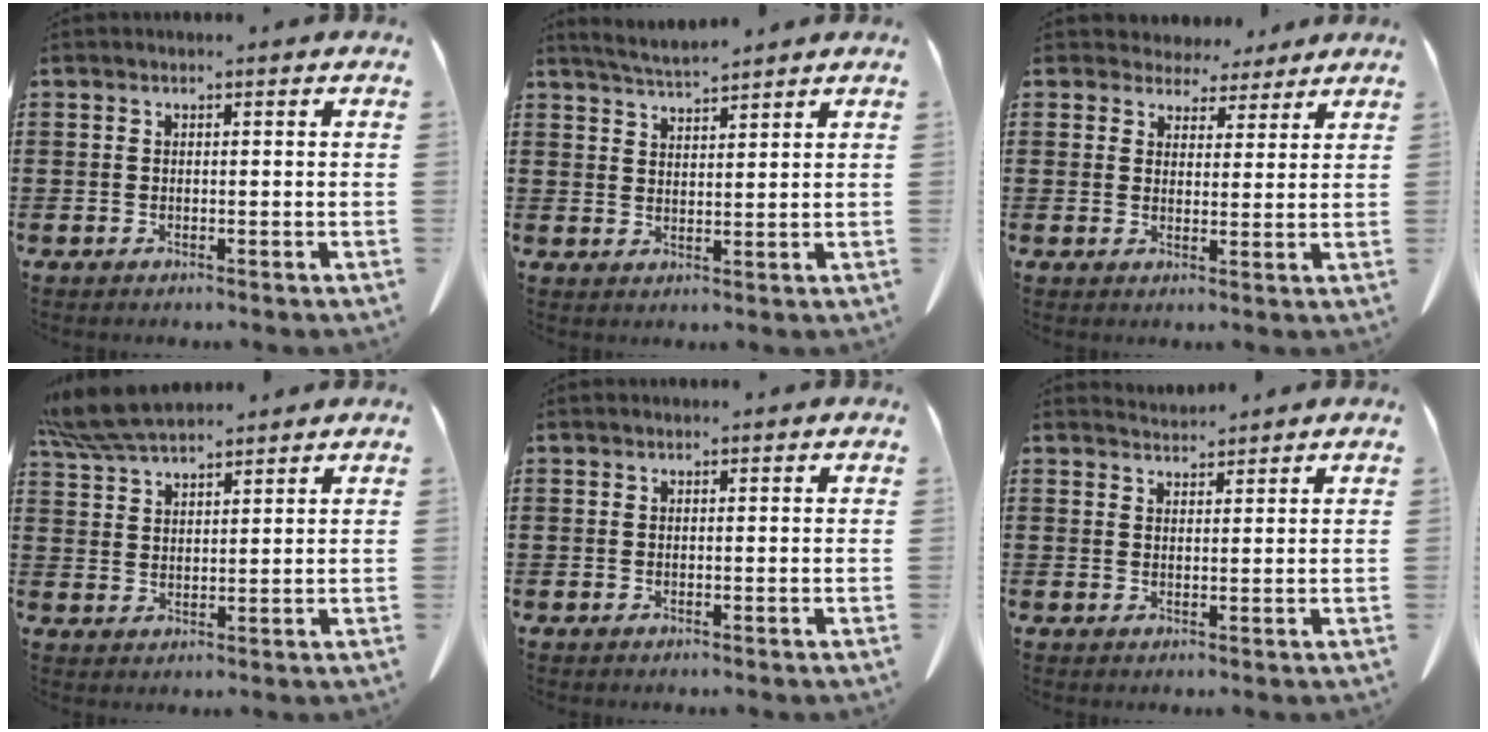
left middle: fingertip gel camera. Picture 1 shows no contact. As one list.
[{"total": 3.7, "force": [3.6, -0.3, 0.8], "torque": [-0.026, -0.011, 0.066]}, {"total": 4.2, "force": [3.8, 1.8, 0.2], "torque": [-0.020, -0.008, 0.071]}, {"total": 6.8, "force": [6.1, 1.3, 2.7], "torque": [-0.072, -0.012, 0.117]}, {"total": 0.0}, {"total": 2.2, "force": [2.1, 0.0, -0.1], "torque": [-0.005, -0.006, 0.042]}]